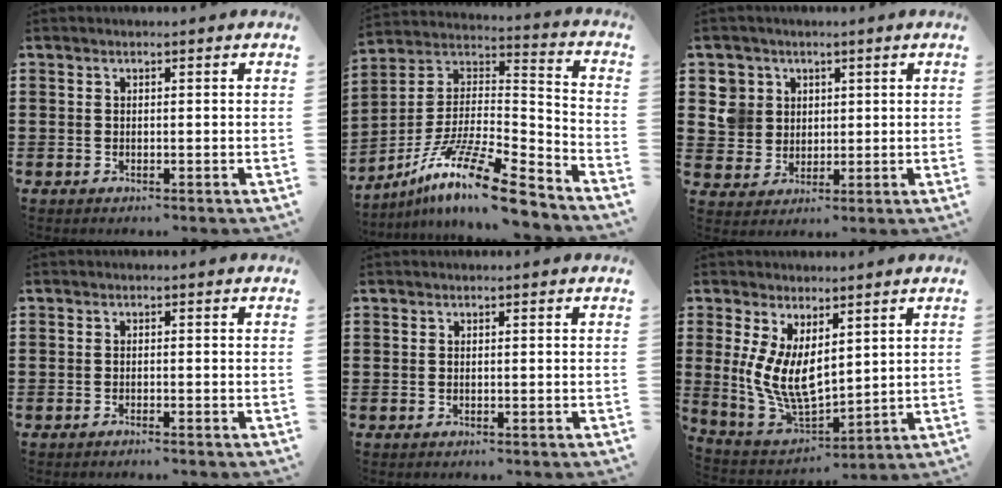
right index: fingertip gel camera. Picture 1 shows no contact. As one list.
[{"total": 14.4, "force": [-10.6, 2.3, 9.5], "torque": [-0.180, 0.021, -0.202]}, {"total": 6.1, "force": [2.0, 5.6, 1.0], "torque": [-0.054, 0.018, 0.037]}, {"total": 0.7, "force": [-0.7, 0.0, 0.2], "torque": [-0.007, -0.002, -0.013]}, {"total": 0.0}, {"total": 7.8, "force": [1.9, 4.1, 6.3], "torque": [-0.148, -0.013, 0.035]}]